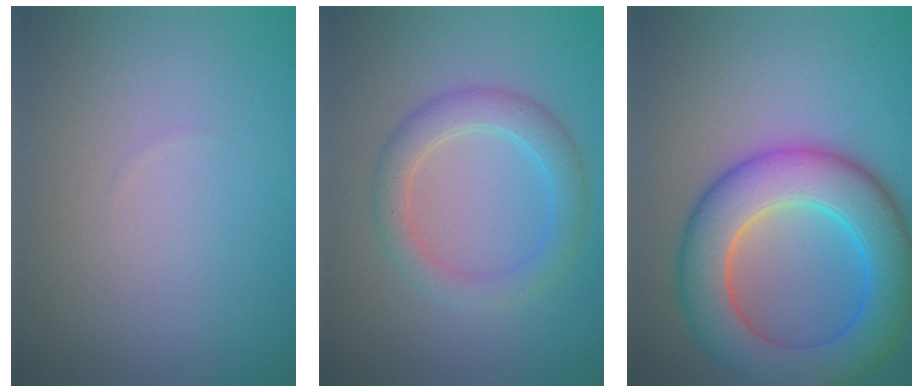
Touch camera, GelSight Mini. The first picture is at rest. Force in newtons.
{"total": 3.5, "press": 3.5, "slide": 0.1}
{"total": 9.5, "press": 9.5, "slide": 0.4}